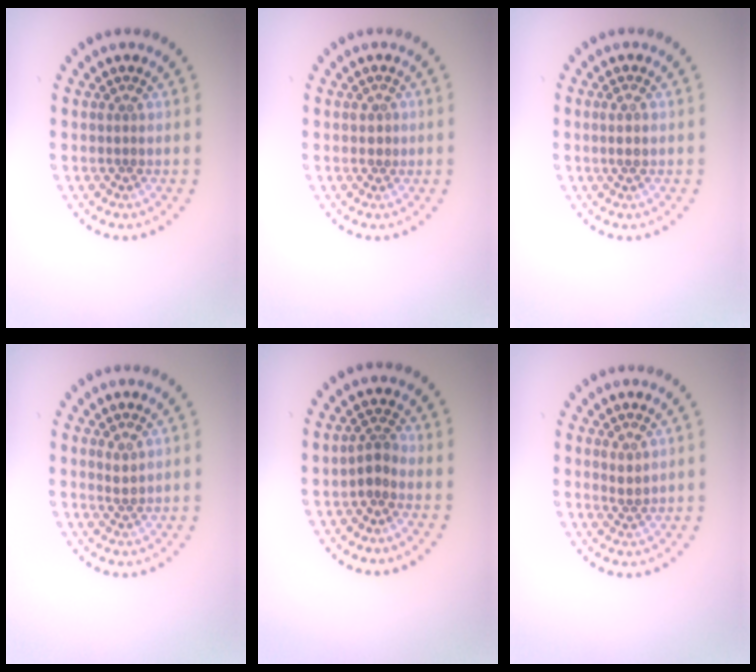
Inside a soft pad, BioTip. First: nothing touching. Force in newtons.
{"total": 0.8, "press": 0.8, "slide": 0.1}
{"total": 1.1, "press": 1.0, "slide": 0.5}
{"total": 1.0, "press": 0.9, "slide": 0.4}
{"total": 1.6, "press": 1.2, "slide": 1.0}
{"total": 1.1, "press": 0.9, "slide": 0.6}